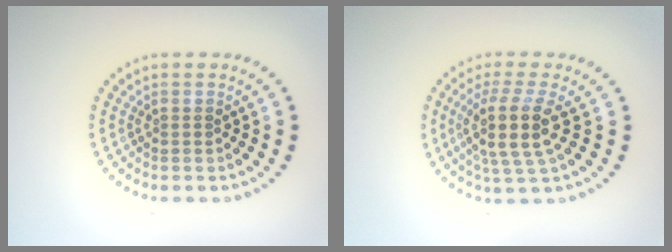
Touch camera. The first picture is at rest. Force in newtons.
{"total": 4.4, "press": 3.6, "slide": 2.5}